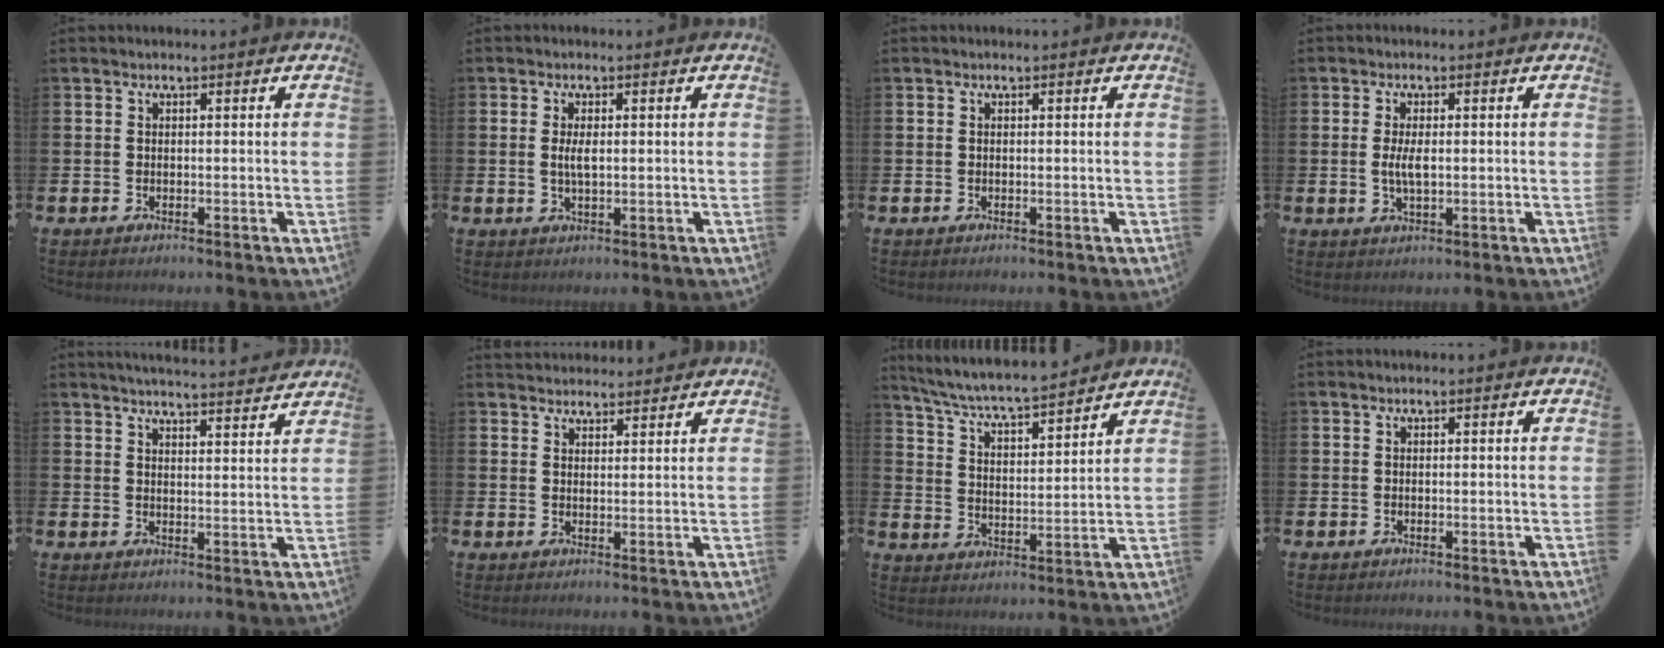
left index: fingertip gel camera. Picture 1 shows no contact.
{"total": 2.4, "force": [0.3, 0.9, 2.2], "torque": [-0.042, 0.003, 0.002]}
{"total": 0.0}
{"total": 3.2, "force": [0.1, 1.2, 2.9], "torque": [-0.054, 0.003, 0.000]}
{"total": 4.4, "force": [4.4, -0.4, 0.3], "torque": [-0.014, -0.031, 0.077]}
{"total": 3.1, "force": [3.0, 0.7, -0.3], "torque": [0.004, -0.013, 0.054]}
{"total": 6.3, "force": [6.1, 0.1, 1.7], "torque": [-0.059, -0.047, 0.102]}
{"total": 0.0}